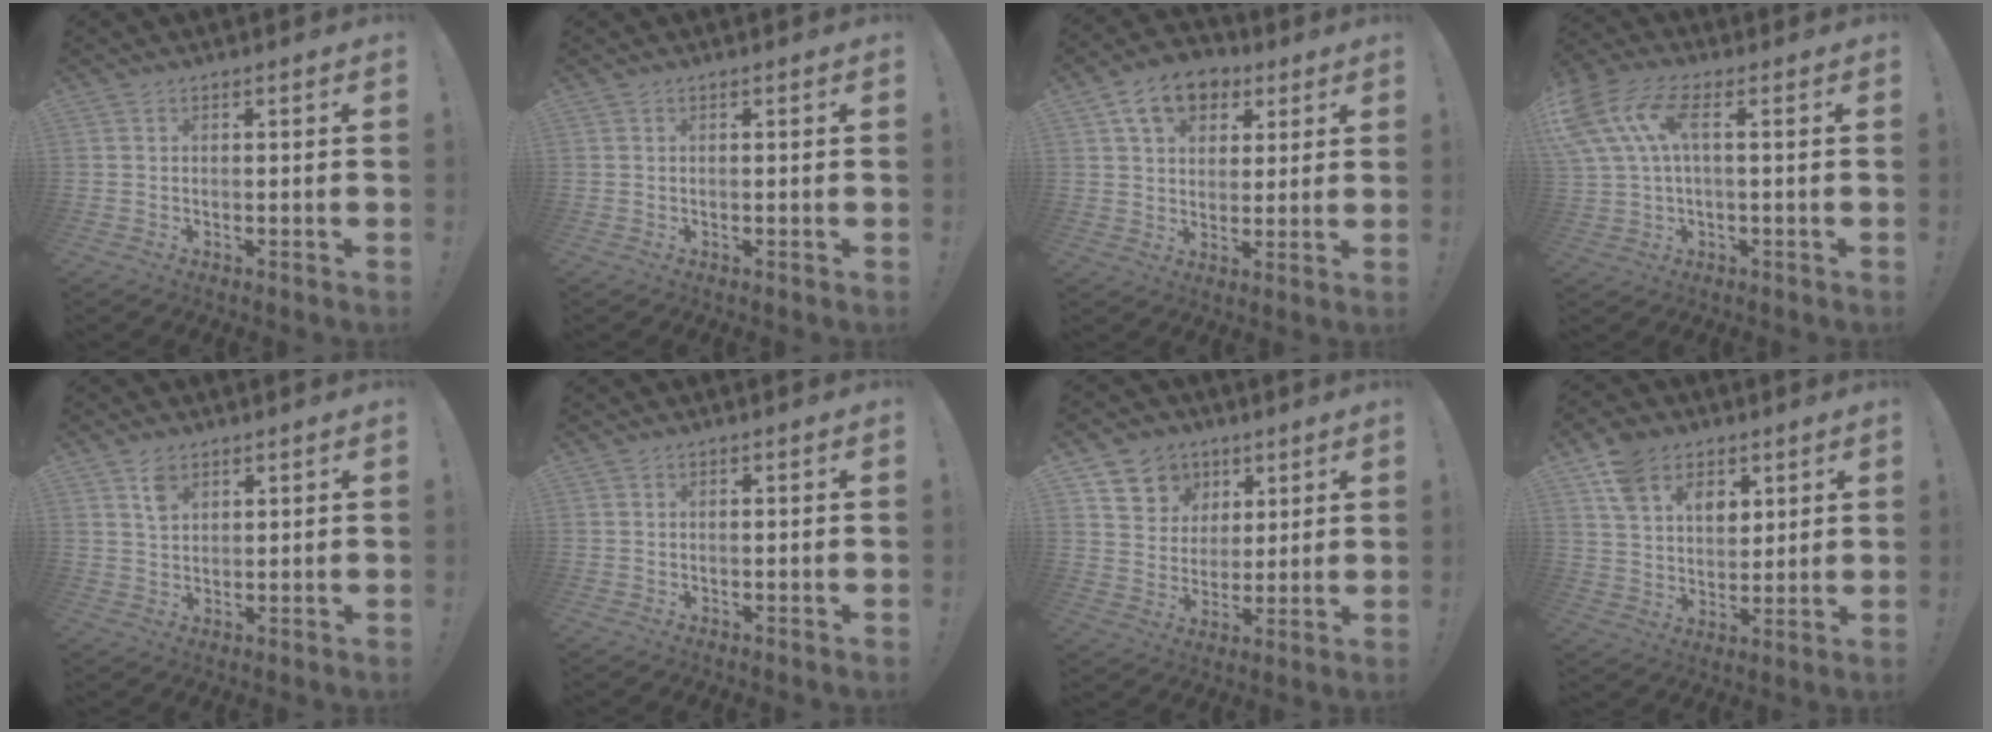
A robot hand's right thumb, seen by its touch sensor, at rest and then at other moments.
{"total": 0.6, "force": [0.3, -0.3, 0.5], "torque": [-0.009, 0.000, 0.004]}
{"total": 11.8, "force": [5.8, 8.6, 5.7], "torque": [-0.089, -0.016, 0.112]}
{"total": 13.0, "force": [2.9, 6.8, 10.6], "torque": [-0.227, 0.004, 0.054]}
{"total": 4.1, "force": [2.5, 2.4, 2.2], "torque": [-0.030, -0.013, 0.045]}
{"total": 0.0}
{"total": 9.2, "force": [4.5, 7.9, 1.6], "torque": [-0.017, -0.035, 0.092]}
{"total": 12.9, "force": [7.3, 8.9, 5.9], "torque": [-0.101, -0.033, 0.142]}